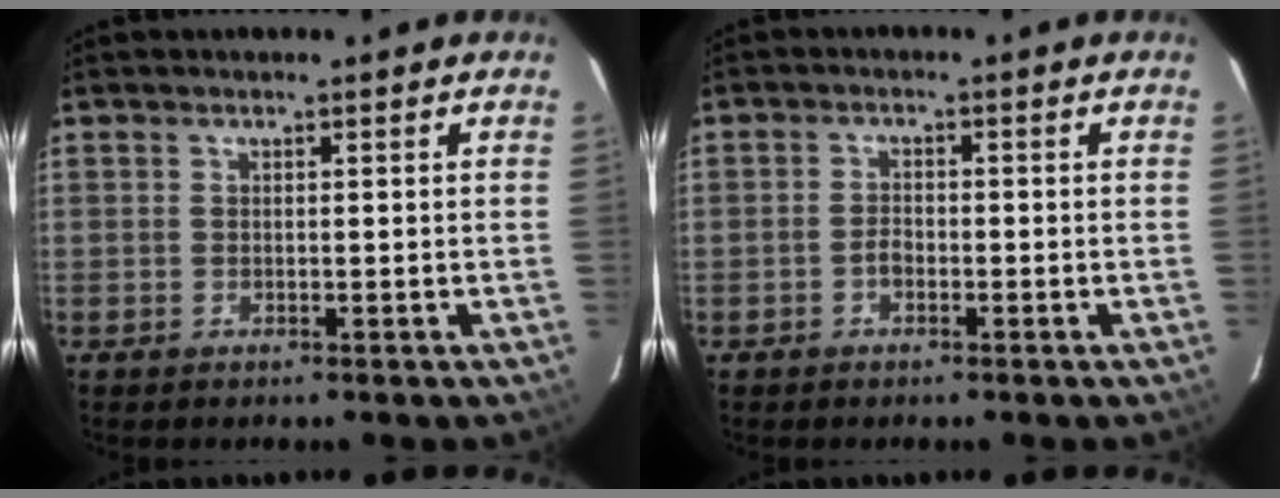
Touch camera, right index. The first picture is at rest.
{"total": 1.9, "force": [-1.0, 1.2, 1.0], "torque": [-0.021, 0.006, -0.020]}